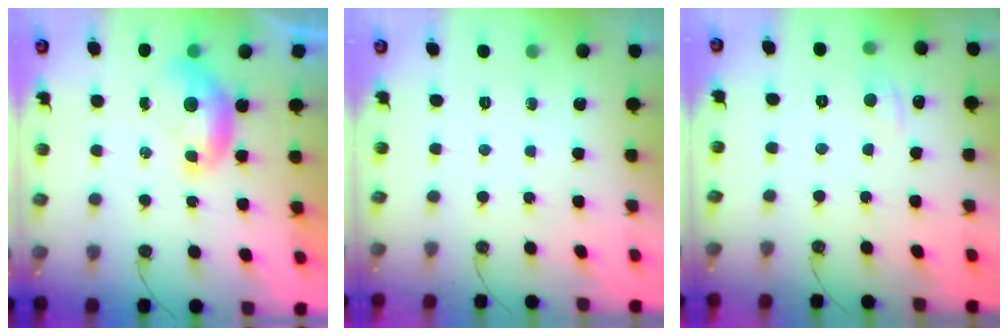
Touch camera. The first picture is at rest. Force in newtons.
{"total": 0.0}
{"total": 2.5, "press": 2.4, "slide": 0.5}